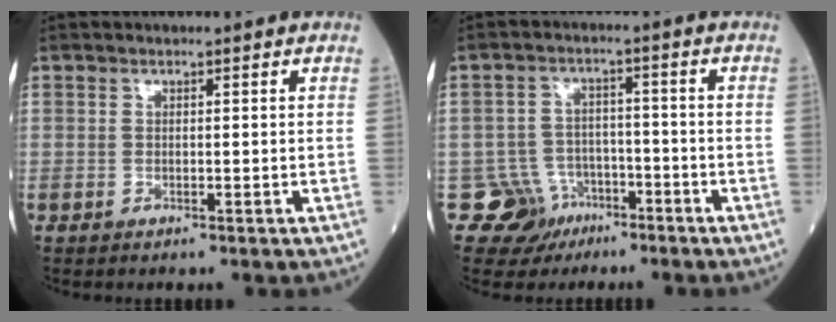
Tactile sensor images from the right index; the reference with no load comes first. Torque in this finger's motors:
{"motor_torque": [-0.03, 0.00, -0.01, 0.00]}